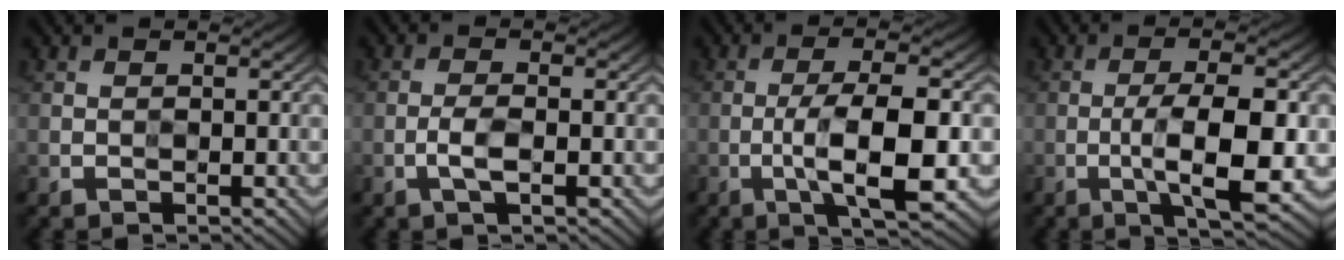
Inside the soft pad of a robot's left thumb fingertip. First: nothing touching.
{"total": 2.5, "force": [-1.2, 0.8, 2.0], "torque": [-0.042, -0.003, -0.025]}
{"total": 8.0, "force": [-2.1, 1.9, 7.5], "torque": [-0.121, 0.005, -0.040]}
{"total": 8.4, "force": [-1.9, 2.2, 7.9], "torque": [-0.124, 0.000, -0.033]}